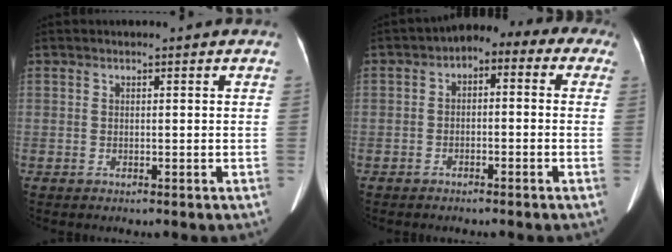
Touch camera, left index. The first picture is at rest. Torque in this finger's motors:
{"motor_torque": [-0.41, -0.70, -0.39, -0.12]}